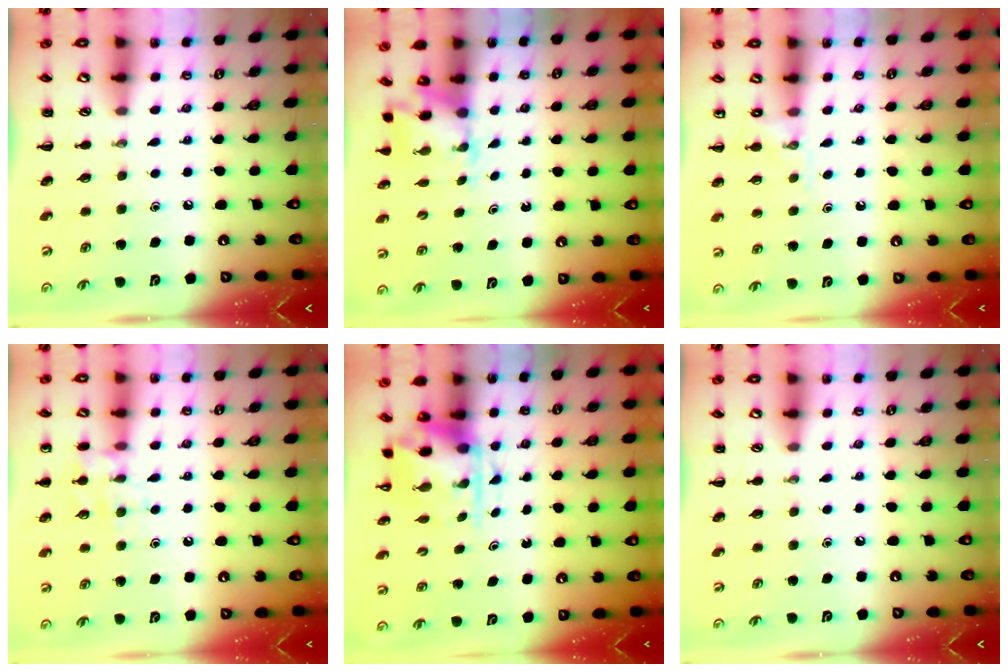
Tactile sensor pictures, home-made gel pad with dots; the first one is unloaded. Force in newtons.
{"total": 2.3, "press": 2.3, "slide": 0.5}
{"total": 6.1, "press": 5.9, "slide": 1.5}
{"total": 9.8, "press": 9.7, "slide": 1.2}
{"total": 3.9, "press": 3.8, "slide": 0.9}
{"total": 0.0}